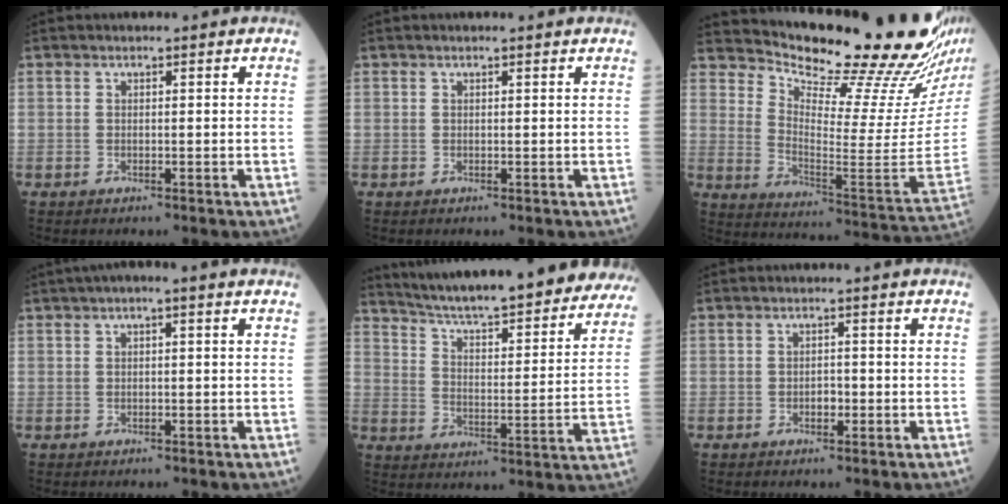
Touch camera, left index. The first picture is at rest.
{"total": 0.0}
{"total": 23.9, "force": [21.3, 0.1, 10.8], "torque": [-0.183, -0.123, 0.291]}
{"total": 2.8, "force": [1.2, 0.4, 2.6], "torque": [-0.046, 0.012, 0.015]}
{"total": 30.4, "force": [27.5, 4.1, 12.4], "torque": [-0.194, -0.061, 0.351]}
{"total": 1.6, "force": [-0.9, 0.9, 0.9], "torque": [-0.015, -0.002, -0.015]}